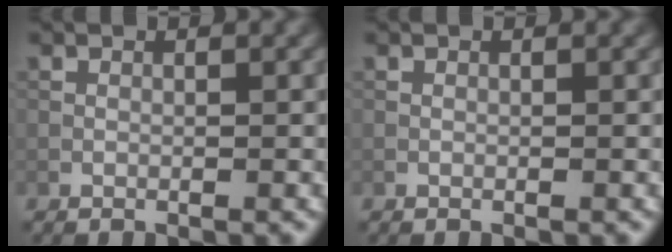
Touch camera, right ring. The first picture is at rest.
{"total": 0.0}